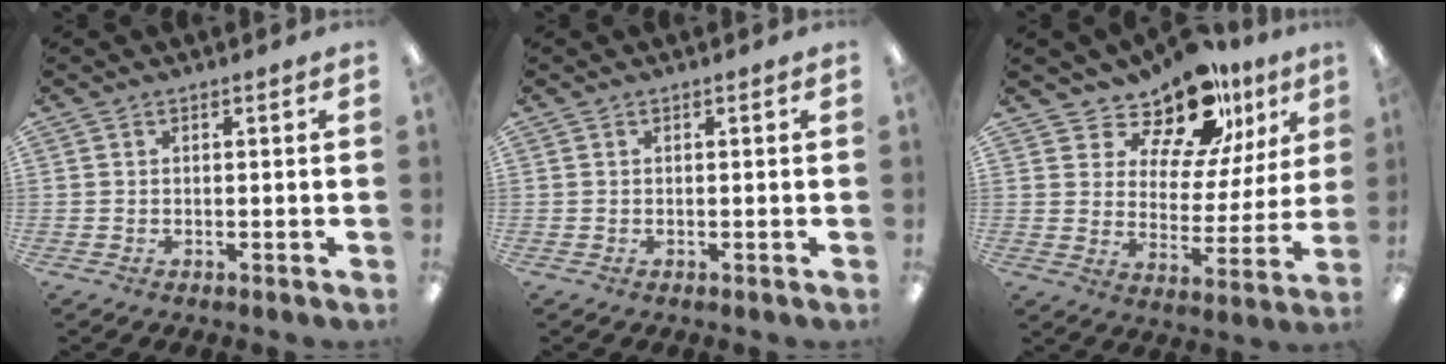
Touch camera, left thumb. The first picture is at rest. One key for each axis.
{"total": 0.0}
{"total": 15.1, "fx": 12.3, "fy": 6.7, "fz": 5.7, "tx": -0.096, "ty": -0.092, "tz": 0.221}